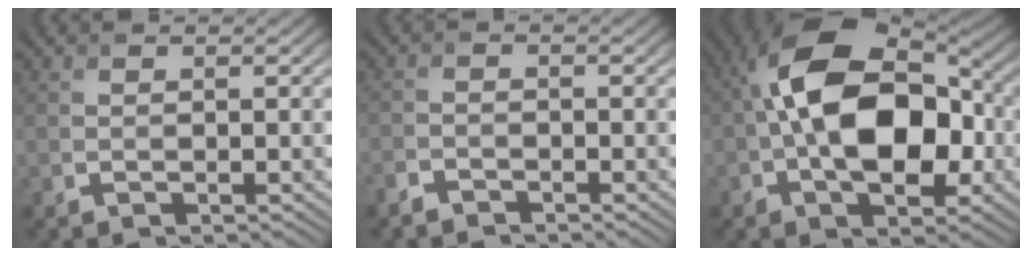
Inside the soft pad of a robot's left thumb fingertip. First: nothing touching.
{"total": 2.2, "force": [-2.0, 0.8, 0.5], "torque": [-0.011, -0.003, -0.047]}
{"total": 14.9, "force": [-0.2, 8.7, 12.1], "torque": [-0.196, 0.023, -0.016]}